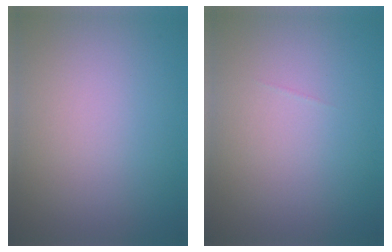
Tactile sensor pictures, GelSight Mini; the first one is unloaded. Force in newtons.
{"total": 0.0}